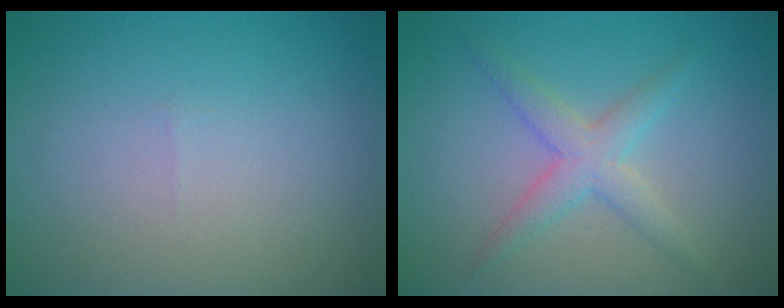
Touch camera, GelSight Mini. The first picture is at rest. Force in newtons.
{"total": 2.8, "press": 2.8, "slide": 0.1}